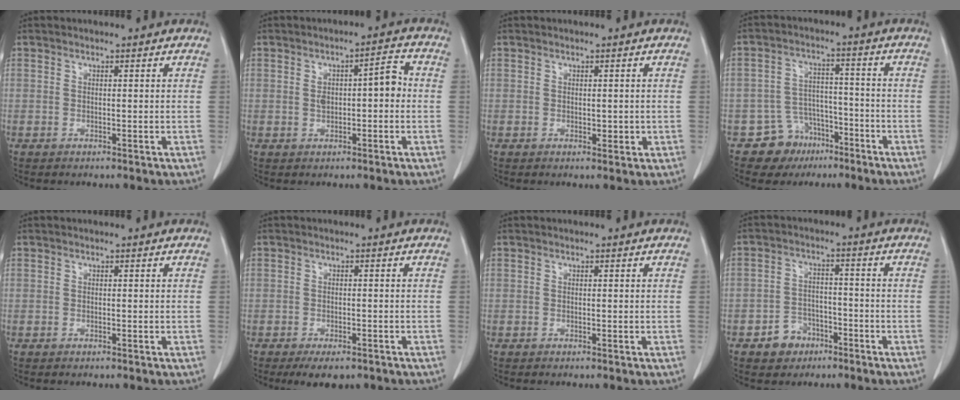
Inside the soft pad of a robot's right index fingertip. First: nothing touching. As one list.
[{"total": 5.2, "force": [0.1, 1.9, 4.8], "torque": [-0.079, 0.027, 0.003]}, {"total": 1.4, "force": [-0.1, 0.8, 1.1], "torque": [-0.012, -0.002, 0.002]}, {"total": 7.1, "force": [-4.4, 5.6, 0.6], "torque": [-0.002, 0.019, -0.065]}, {"total": 0.0}, {"total": 4.5, "force": [-3.3, 2.0, 2.4], "torque": [-0.031, -0.005, -0.045]}, {"total": 0.0}, {"total": 5.2, "force": [-3.4, 3.9, 0.6], "torque": [-0.003, 0.014, -0.053]}]